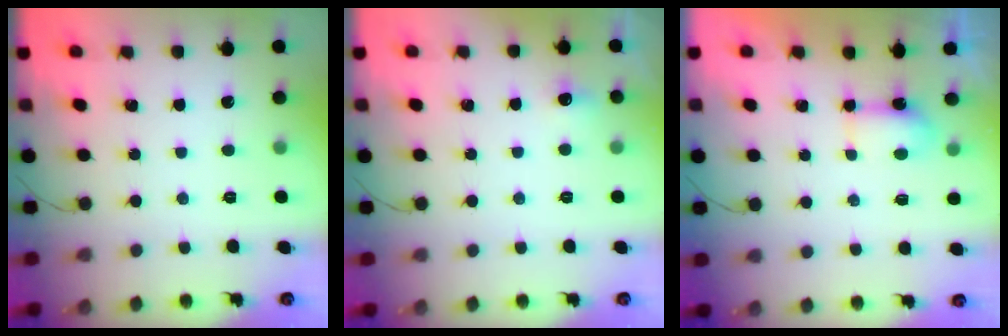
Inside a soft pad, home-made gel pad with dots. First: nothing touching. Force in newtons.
{"total": 7.4, "press": 3.4, "slide": 6.5}
{"total": 4.7, "press": 4.6, "slide": 0.9}